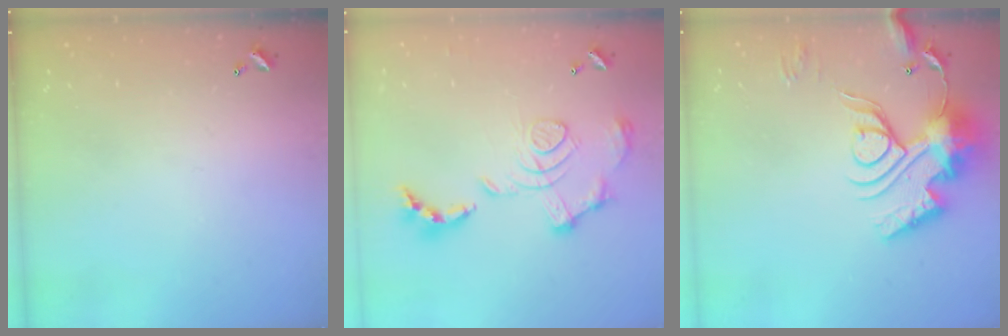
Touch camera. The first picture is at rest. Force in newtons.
{"total": 1.7, "press": 1.1, "slide": 1.3}
{"total": 18.4, "press": 18.3, "slide": 1.8}